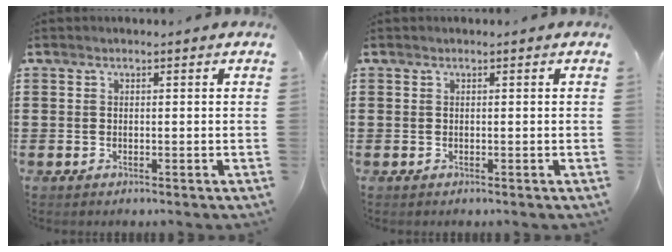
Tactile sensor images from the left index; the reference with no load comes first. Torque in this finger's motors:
{"motor_torque": [0.00, 0.00, -0.01, 0.00]}